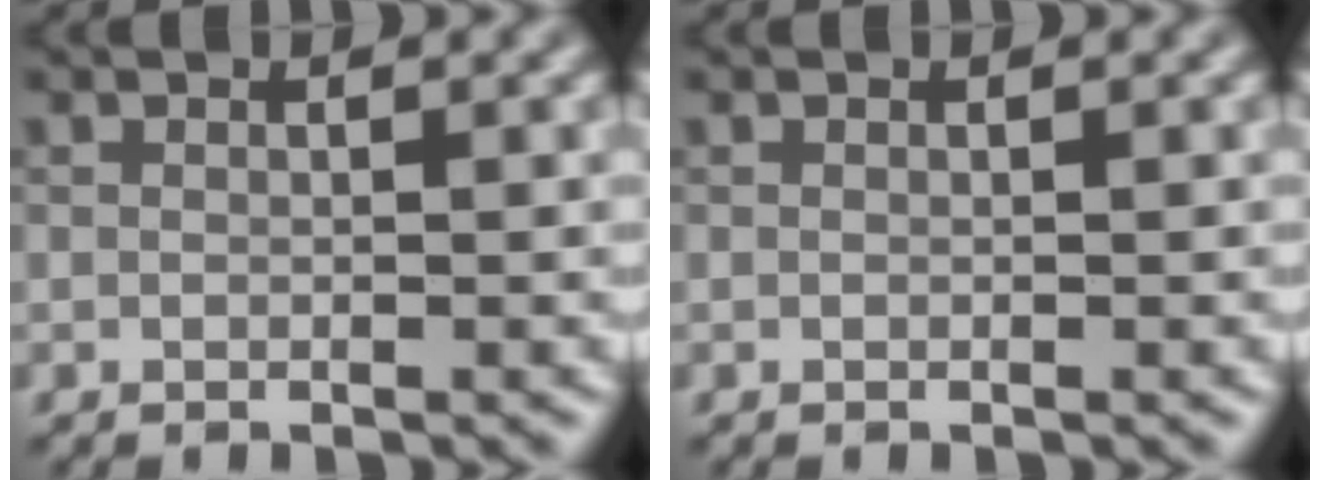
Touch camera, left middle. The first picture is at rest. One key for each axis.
{"total": 0.0}